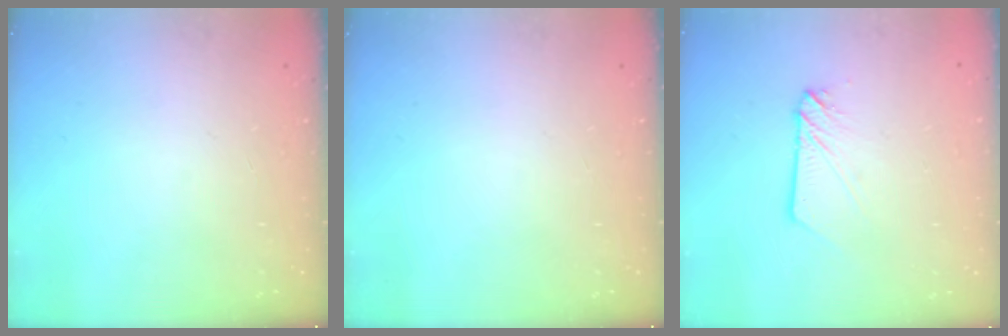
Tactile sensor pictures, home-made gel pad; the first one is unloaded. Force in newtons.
{"total": 0.0}
{"total": 2.9, "press": 2.9, "slide": 0.3}